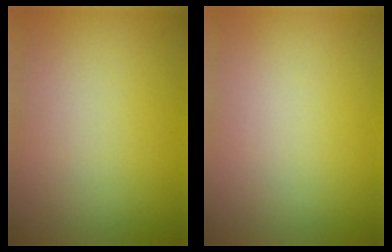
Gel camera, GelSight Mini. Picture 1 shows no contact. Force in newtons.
{"total": 0.0}